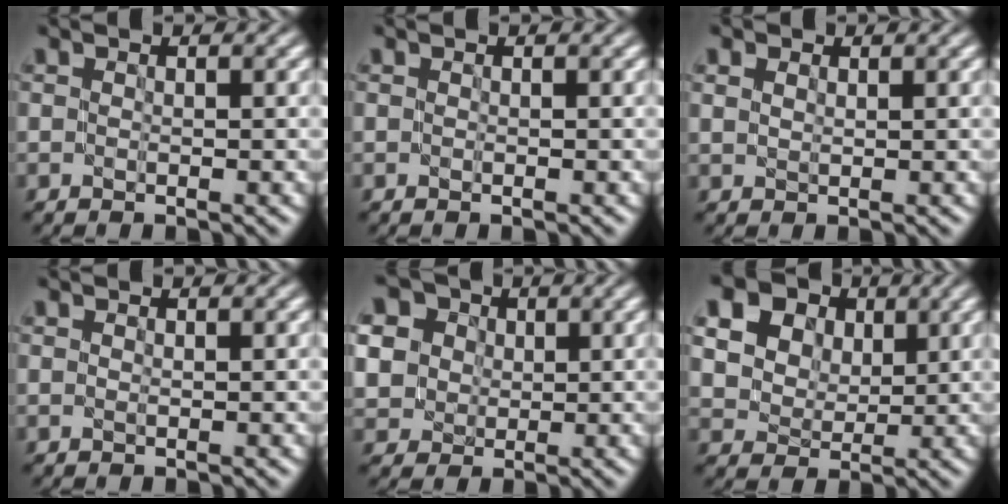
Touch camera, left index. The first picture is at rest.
{"total": 0.0}
{"total": 1.0, "force": [0.8, 0.6, 0.2], "torque": [-0.004, -0.001, 0.014]}
{"total": 0.0}
{"total": 9.3, "force": [3.6, 7.7, 3.8], "torque": [-0.102, 0.028, 0.054]}
{"total": 14.7, "force": [7.7, 10.7, 6.5], "torque": [-0.181, 0.039, 0.137]}